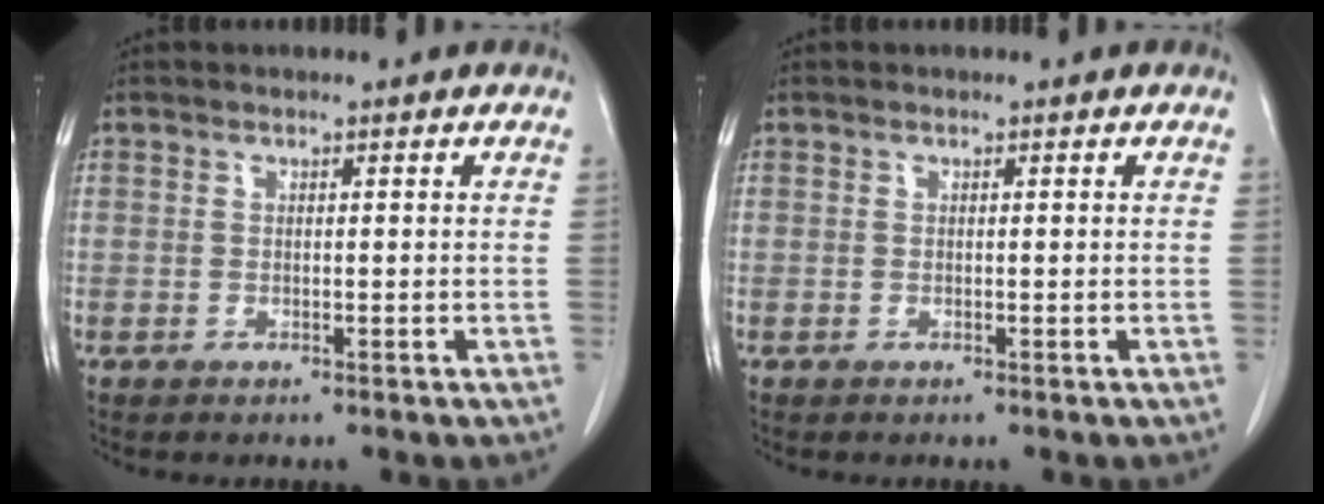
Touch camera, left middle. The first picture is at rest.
{"total": 0.0}